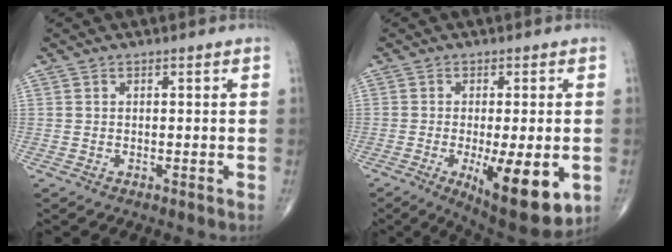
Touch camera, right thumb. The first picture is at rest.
{"total": 14.5, "force": [-4.1, 4.6, 13.1], "torque": [-0.174, -0.020, -0.046]}